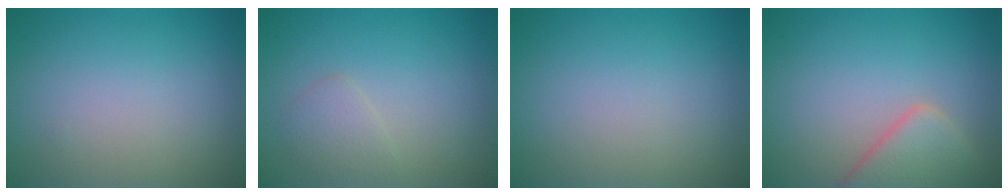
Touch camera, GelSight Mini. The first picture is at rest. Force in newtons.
{"total": 1.6, "press": 1.6, "slide": 0.1}
{"total": 0.0}
{"total": 4.1, "press": 4.1, "slide": 0.1}